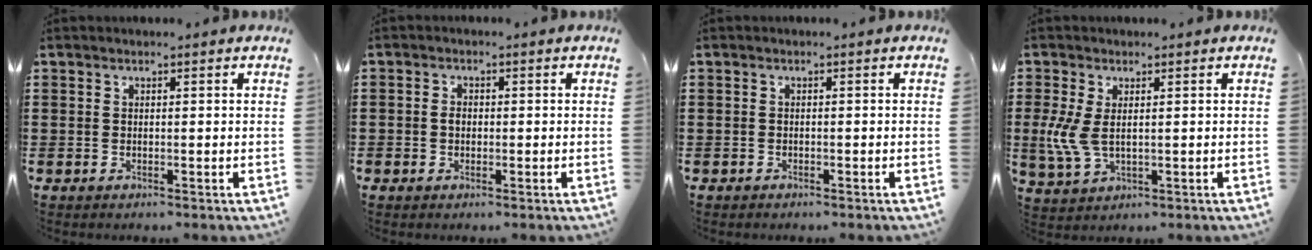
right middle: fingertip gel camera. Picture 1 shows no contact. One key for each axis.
{"total": 1.2, "fx": -0.3, "fy": 1.1, "fz": 0.2, "tx": -0.006, "ty": 0.003, "tz": -0.007}
{"total": 0.7, "fx": -0.6, "fy": 0.4, "fz": 0.1, "tx": -0.002, "ty": 0.001, "tz": -0.015}
{"total": 5.7, "fx": 0.4, "fy": 3.2, "fz": 4.6, "tx": -0.127, "ty": -0.005, "tz": 0.000}